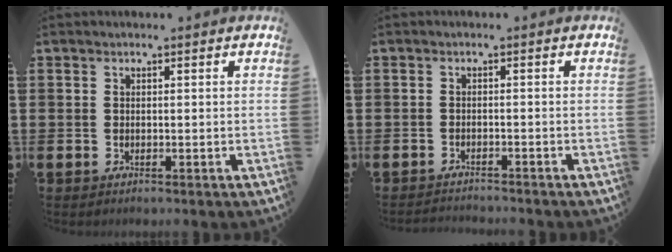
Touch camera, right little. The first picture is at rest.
{"total": 1.3, "force": [-1.2, -0.1, -0.1], "torque": [-0.002, 0.002, -0.026]}